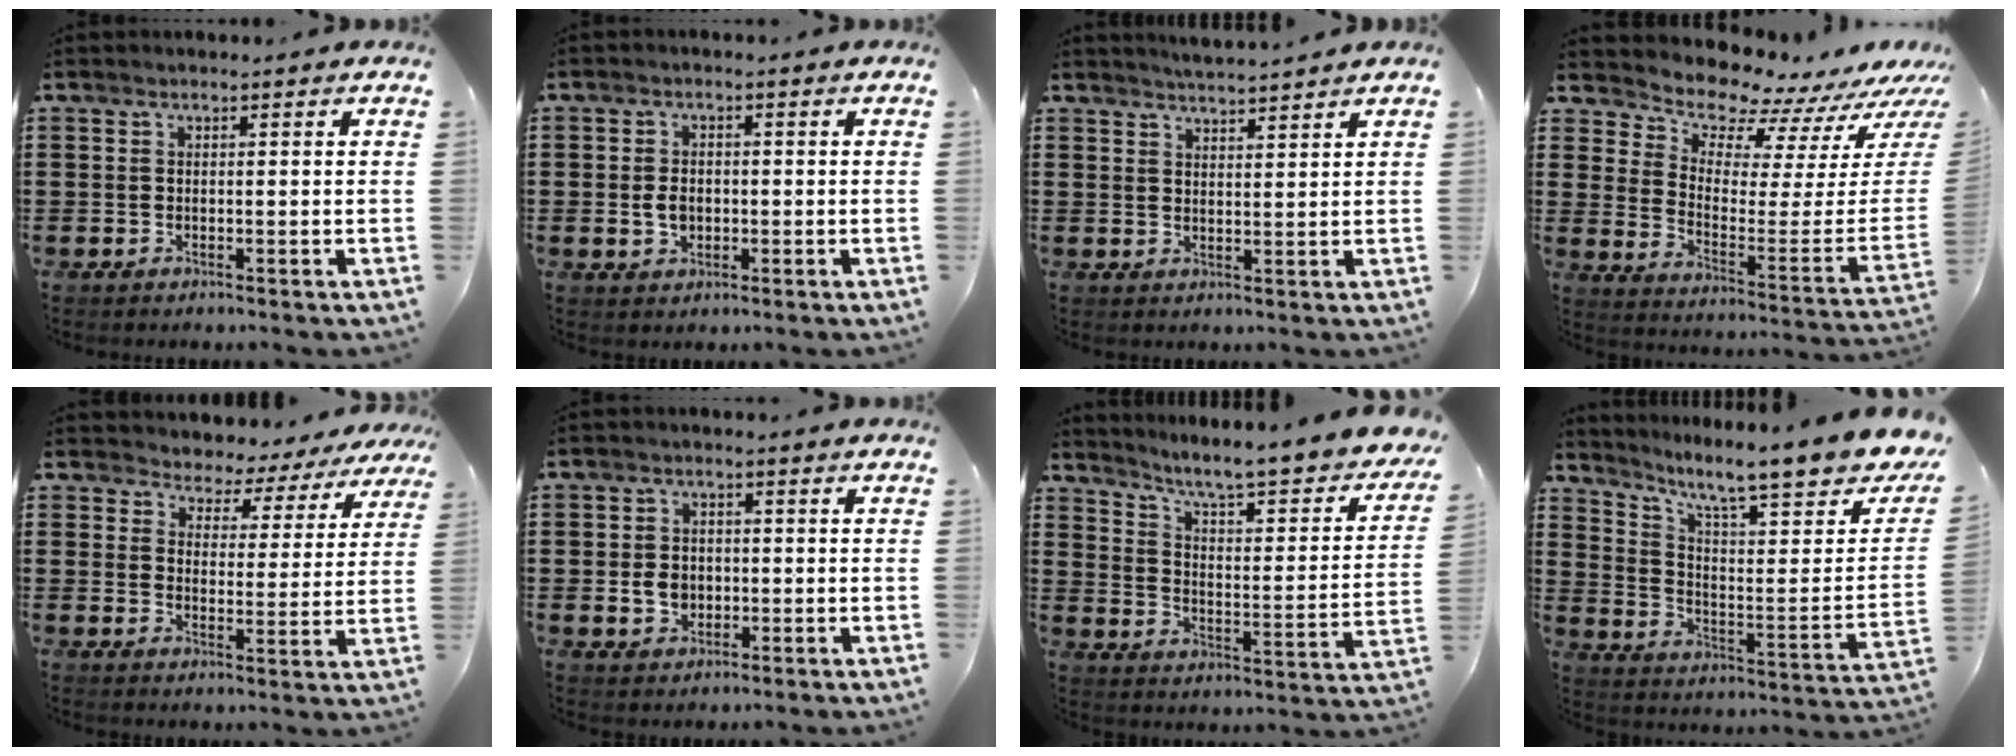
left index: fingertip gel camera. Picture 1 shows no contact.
{"total": 2.7, "force": [-0.2, 1.9, 1.9], "torque": [-0.040, 0.004, -0.004]}
{"total": 2.8, "force": [2.7, -0.5, 0.0], "torque": [-0.008, -0.011, 0.051]}
{"total": 8.0, "force": [7.8, 1.4, 0.5], "torque": [-0.036, -0.088, 0.131]}
{"total": 3.5, "force": [3.3, 1.0, -0.5], "torque": [-0.017, -0.024, 0.052]}
{"total": 3.7, "force": [-0.4, 3.0, 2.2], "torque": [-0.039, 0.002, -0.011]}
{"total": 6.0, "force": [5.0, -0.5, 3.3], "torque": [-0.078, -0.051, 0.072]}
{"total": 10.2, "force": [8.0, 0.9, 6.3], "torque": [-0.123, -0.069, 0.123]}